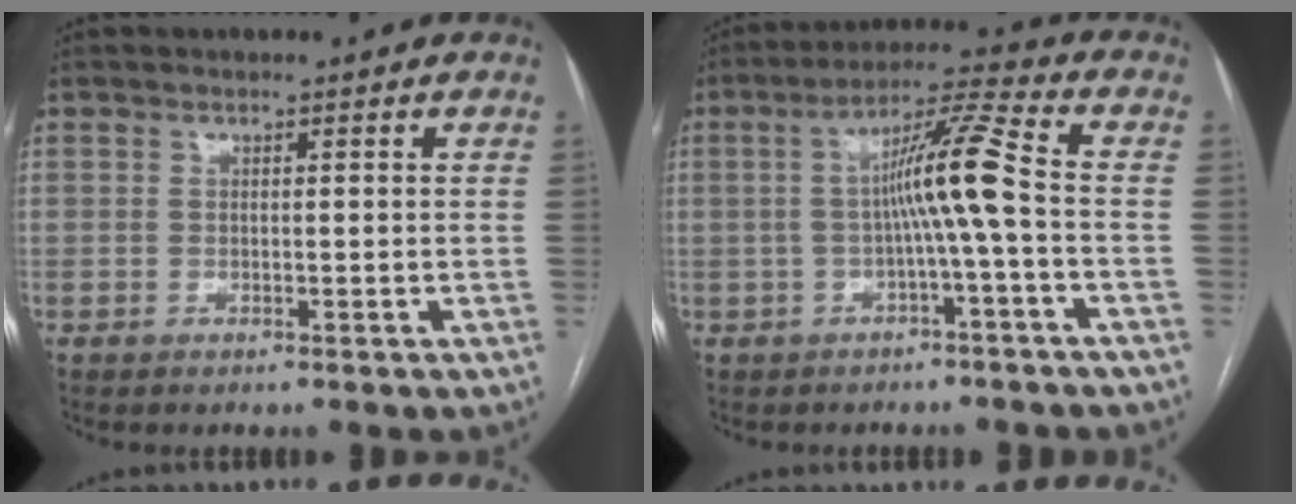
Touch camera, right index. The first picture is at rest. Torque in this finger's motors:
{"motor_torque": [1.31, 0.00, 0.42, 0.18]}